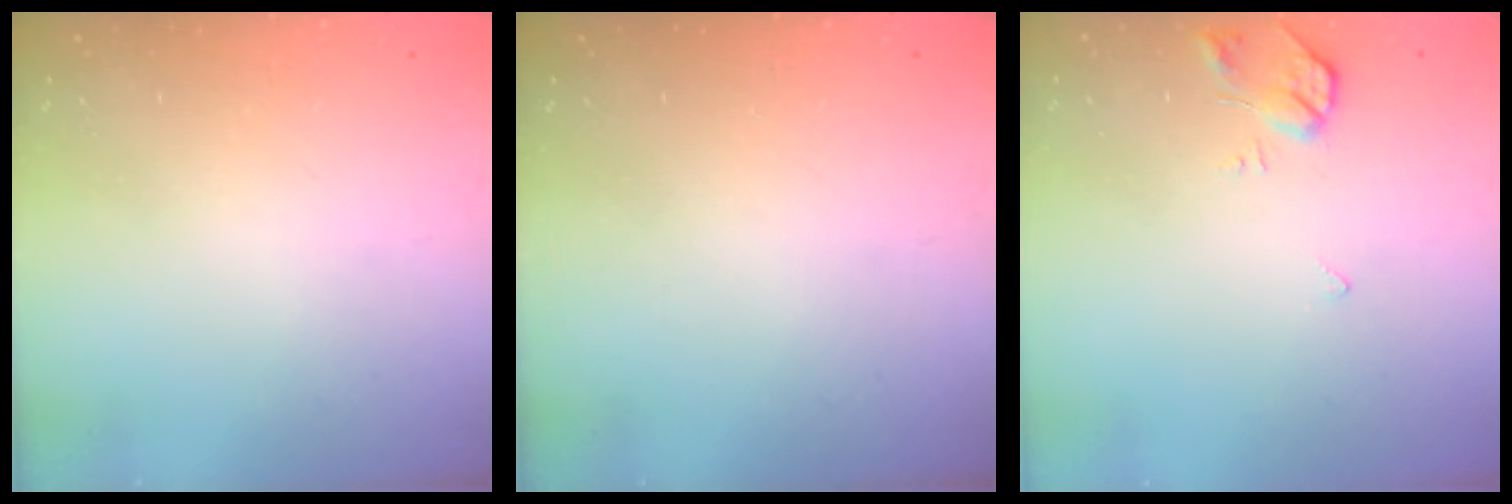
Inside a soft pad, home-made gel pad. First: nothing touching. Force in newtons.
{"total": 0.0}
{"total": 4.8, "press": 4.8, "slide": 0.7}